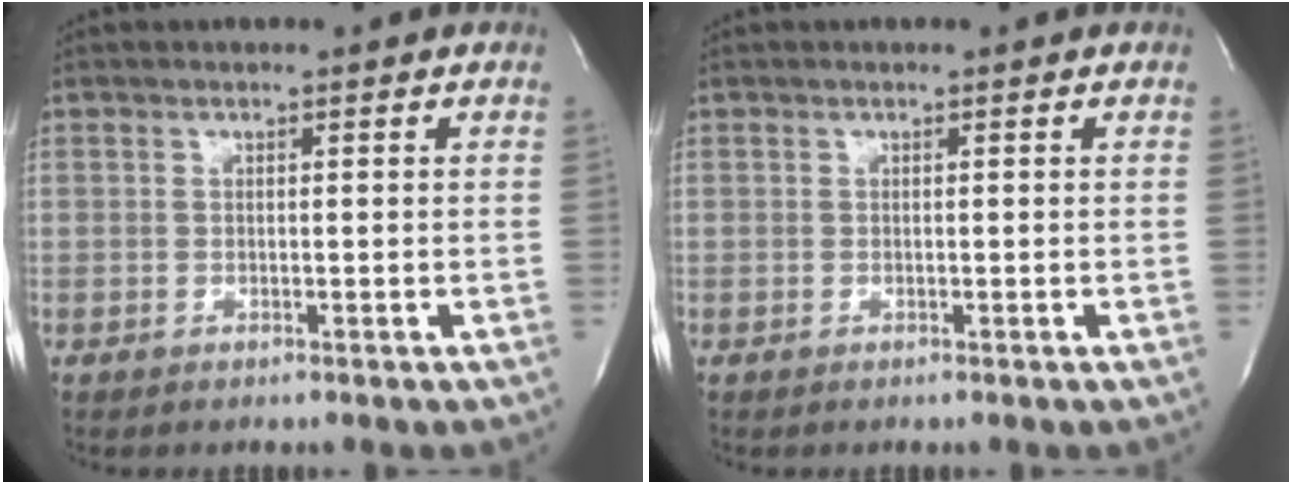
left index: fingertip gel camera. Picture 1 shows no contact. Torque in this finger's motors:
{"motor_torque": [-0.01, 0.01, 0.00, 0.00]}